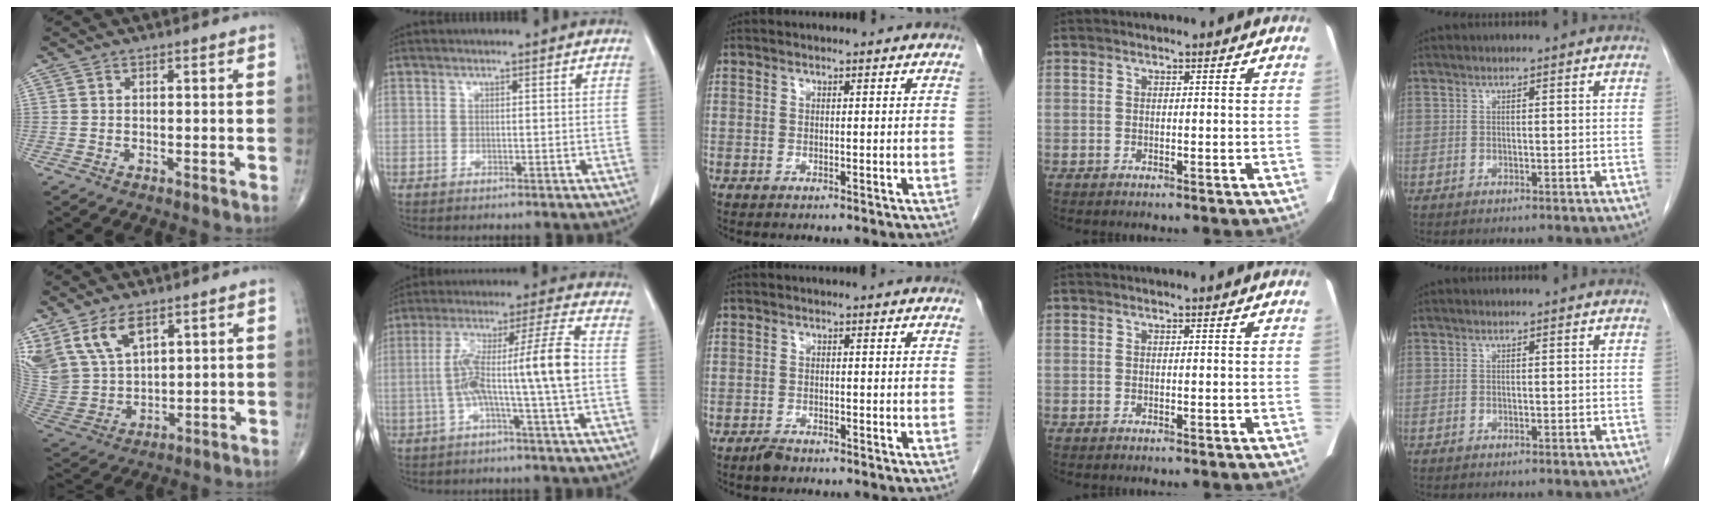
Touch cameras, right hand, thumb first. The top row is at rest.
{"thumb": {"total": 14.7, "force": [8.3, 8.3, 8.8], "torque": [-0.178, -0.024, 0.182]}, "index": {"total": 11.6, "force": [-1.3, -1.0, 11.5], "torque": [-0.212, 0.024, -0.027]}, "middle": {"total": 1.5, "force": [-1.2, 0.6, 0.6], "torque": [-0.012, -0.002, -0.016]}}